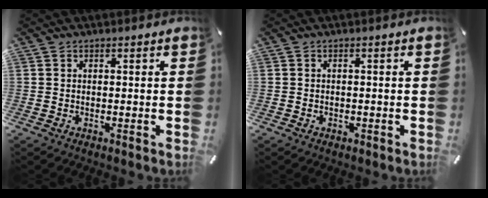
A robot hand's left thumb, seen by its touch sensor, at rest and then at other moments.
{"total": 0.9, "force": [-0.4, 0.8, 0.4], "torque": [-0.008, 0.002, -0.011]}